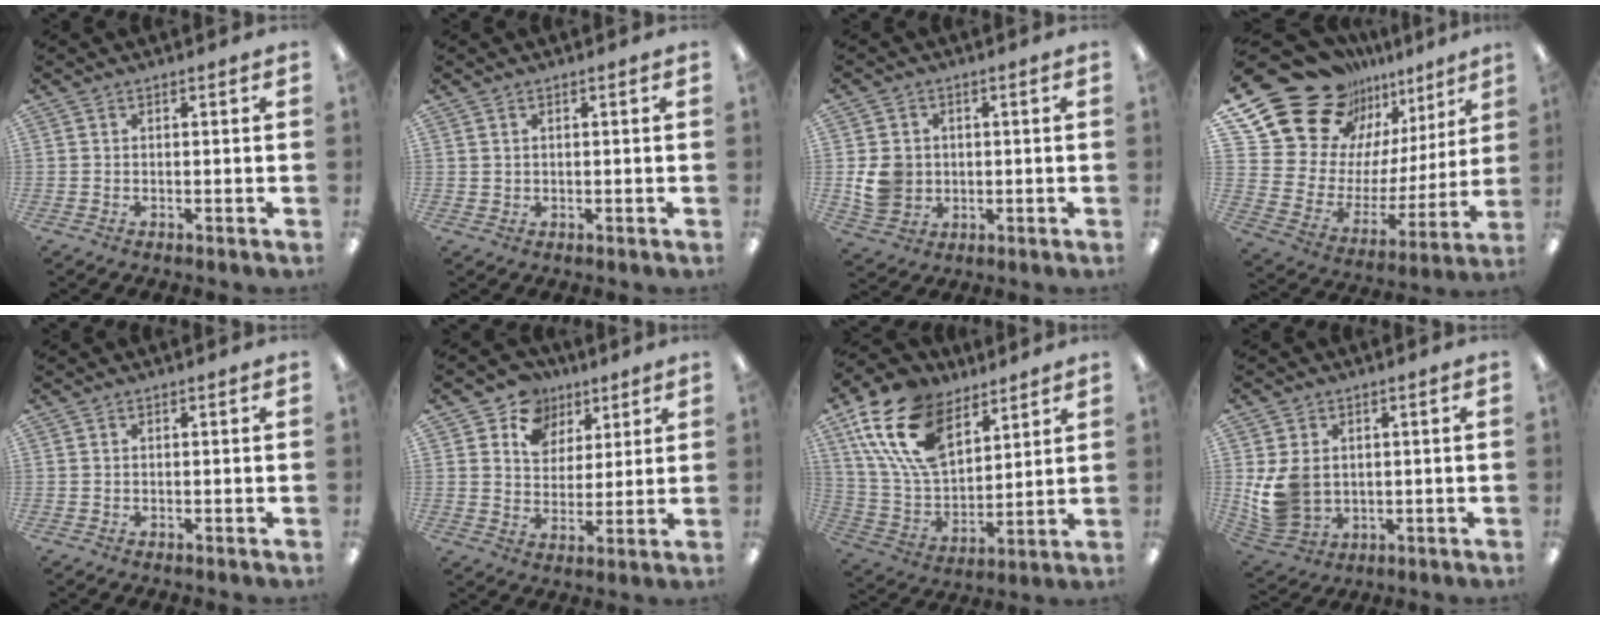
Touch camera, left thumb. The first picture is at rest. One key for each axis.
{"total": 0.9, "fx": 0.5, "fy": 0.8, "fz": 0.0, "tx": -0.001, "ty": 0.002, "tz": 0.010}
{"total": 7.1, "fx": 0.0, "fy": 6.5, "fz": 2.9, "tx": -0.057, "ty": 0.012, "tz": 0.004}
{"total": 22.2, "fx": 16.5, "fy": 12.8, "fz": 7.4, "tx": -0.137, "ty": -0.128, "tz": 0.321}
{"total": 0.0}
{"total": 10.2, "fx": 6.1, "fy": 7.9, "fz": 2.0, "tx": -0.042, "ty": -0.042, "tz": 0.115}
{"total": 20.4, "fx": 11.1, "fy": 12.0, "fz": 12.2, "tx": -0.265, "ty": -0.037, "tz": 0.207}
{"total": 9.9, "fx": 0.7, "fy": 8.0, "fz": 5.8, "tx": -0.147, "ty": 0.004, "tz": 0.016}